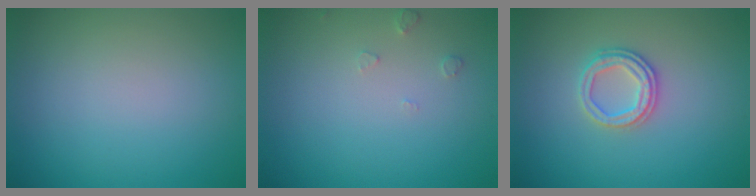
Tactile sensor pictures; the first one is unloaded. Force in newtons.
{"total": 0.9, "press": 0.9, "slide": 0.2}
{"total": 2.4, "press": 2.3, "slide": 0.7}